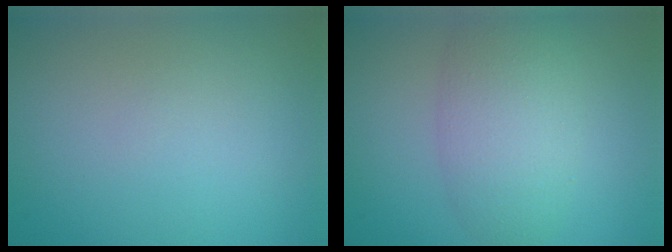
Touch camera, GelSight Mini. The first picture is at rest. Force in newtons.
{"total": 5.4, "press": 5.4, "slide": 0.2}